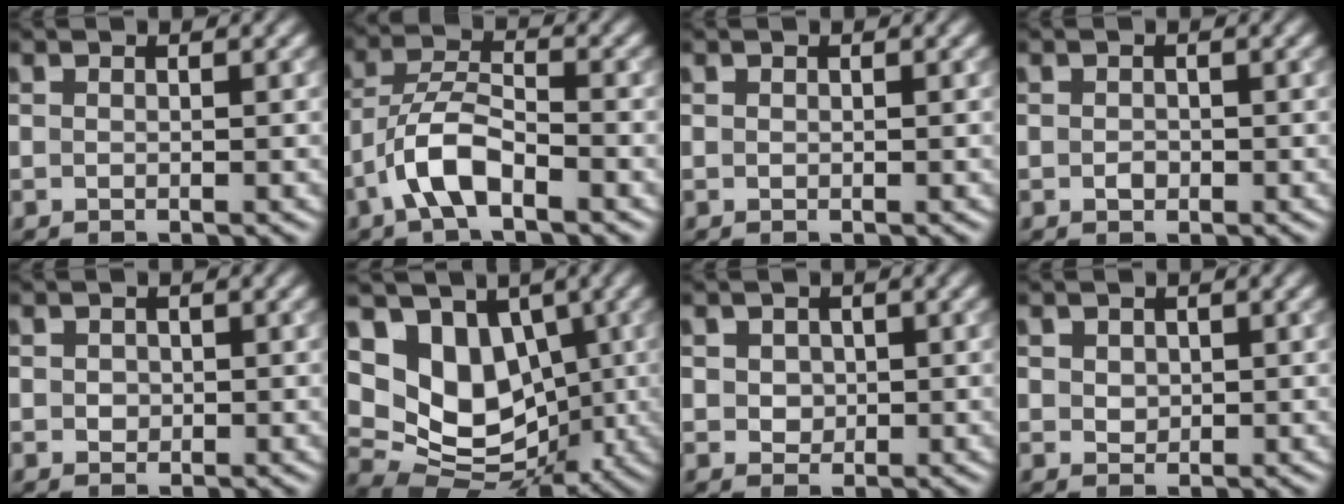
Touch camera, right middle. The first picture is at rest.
{"total": 4.6, "force": [-2.6, 1.6, 3.4], "torque": [-0.063, 0.010, -0.056]}
{"total": 0.0}
{"total": 0.8, "force": [-0.2, 0.6, 0.4], "torque": [-0.006, -0.004, -0.005]}
{"total": 0.9, "force": [0.1, 0.8, 0.3], "torque": [-0.005, -0.001, 0.002]}
{"total": 10.0, "force": [1.8, 7.7, 6.0], "torque": [-0.086, -0.009, 0.016]}
{"total": 1.8, "force": [0.5, 1.5, 0.8], "torque": [-0.013, 0.008, 0.010]}
{"total": 1.2, "force": [0.4, 1.0, 0.4], "torque": [-0.008, 0.000, 0.010]}